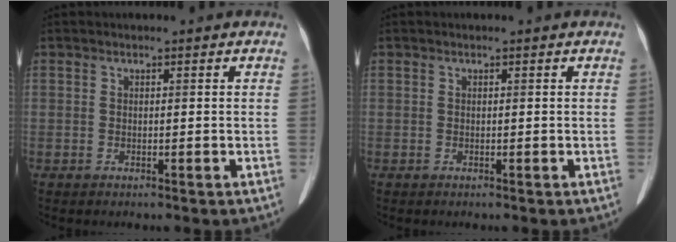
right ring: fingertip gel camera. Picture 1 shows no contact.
{"total": 0.0}